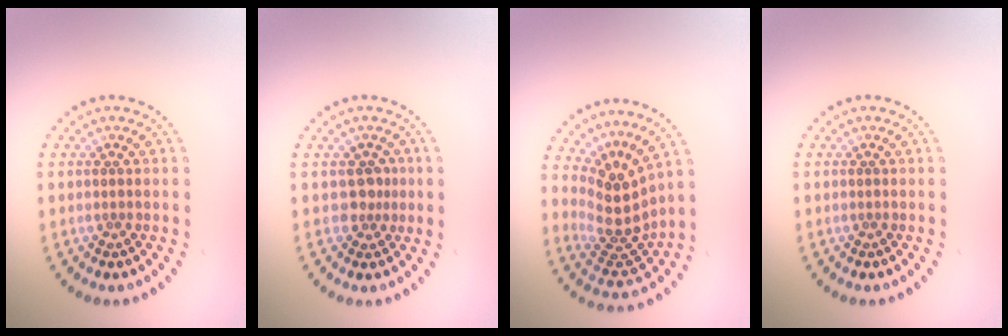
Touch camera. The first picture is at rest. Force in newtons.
{"total": 1.7, "press": 1.3, "slide": 1.1}
{"total": 4.0, "press": 2.7, "slide": 2.9}
{"total": 0.0}